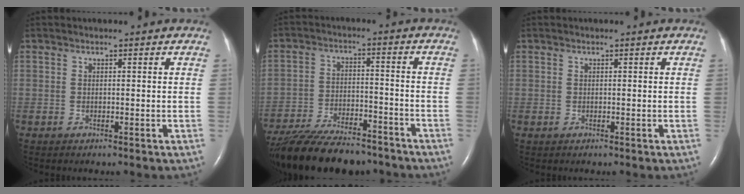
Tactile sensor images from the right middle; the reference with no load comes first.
{"total": 18.9, "force": [-16.0, 4.9, 8.7], "torque": [-0.181, -0.022, -0.252]}
{"total": 0.0}